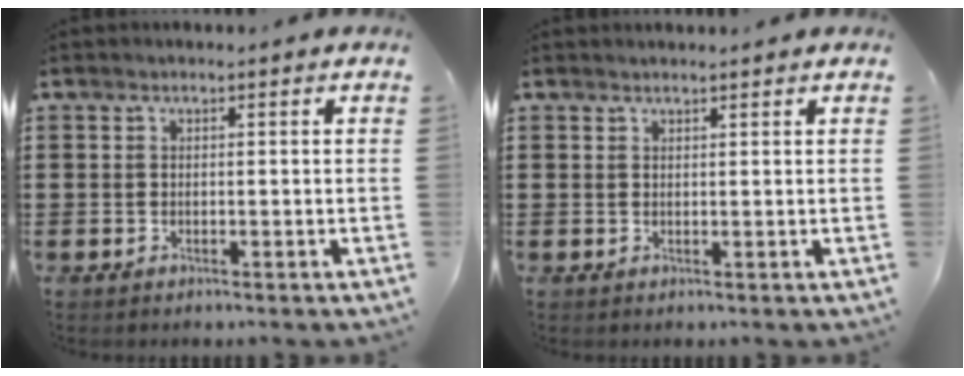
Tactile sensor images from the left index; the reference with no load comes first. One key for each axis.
{"total": 0.8, "fx": 0.8, "fy": 0.0, "fz": 0.2, "tx": -0.005, "ty": -0.002, "tz": 0.016}